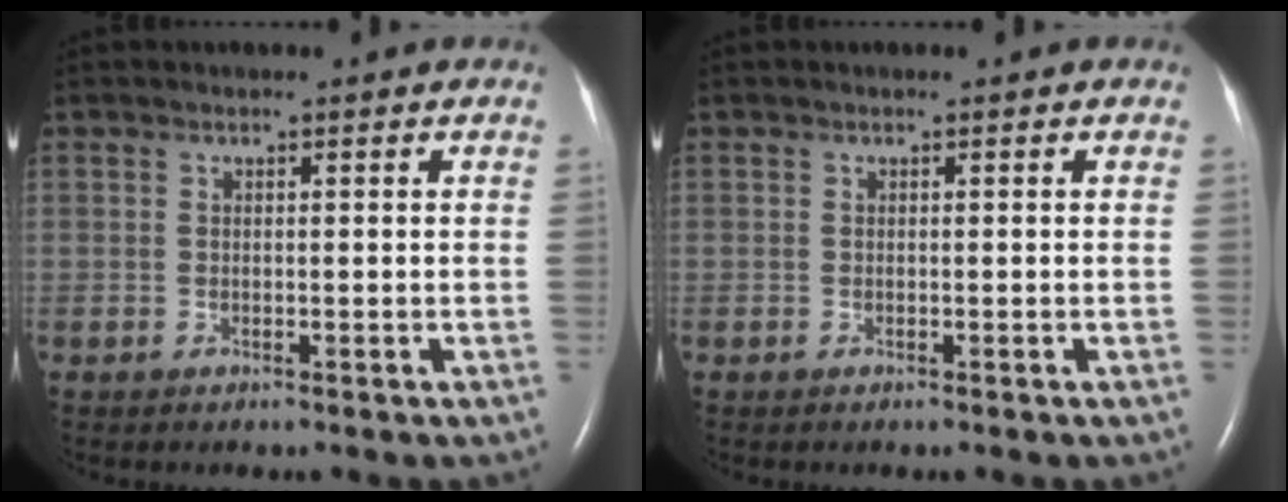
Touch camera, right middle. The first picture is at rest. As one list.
[{"total": 0.0}]